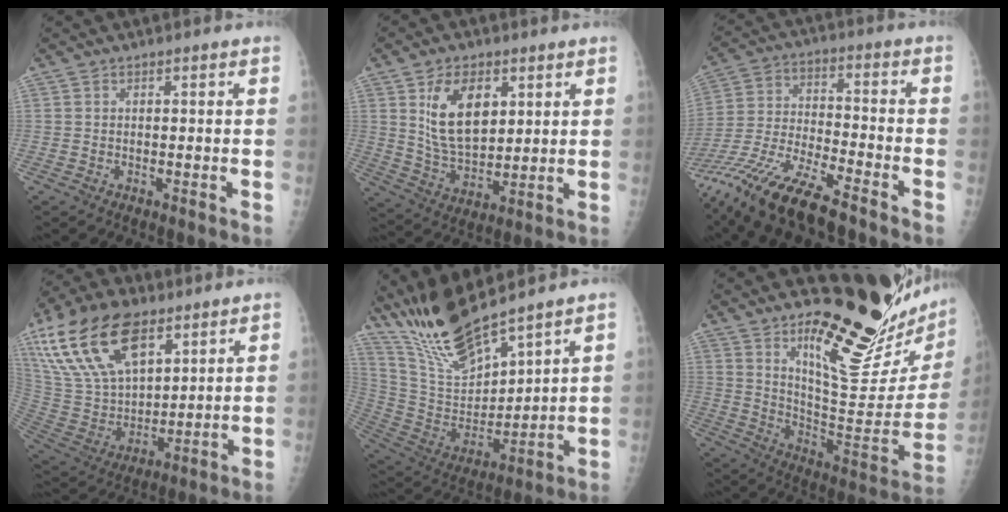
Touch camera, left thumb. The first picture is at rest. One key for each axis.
{"total": 12.6, "fx": 4.5, "fy": 7.3, "fz": 9.2, "tx": -0.134, "ty": -0.026, "tz": 0.095}
{"total": 18.0, "fx": -13.6, "fy": 4.2, "fz": 11.0, "tx": -0.250, "ty": 0.020, "tz": -0.260}
{"total": 22.5, "fx": 12.5, "fy": 11.8, "fz": 14.6, "tx": -0.272, "ty": -0.029, "tz": 0.243}
{"total": 15.7, "fx": 13.7, "fy": 2.3, "fz": 7.2, "tx": -0.127, "ty": -0.068, "tz": 0.281}
{"total": 25.4, "fx": 18.4, "fy": 6.2, "fz": 16.3, "tx": -0.198, "ty": -0.158, "tz": 0.272}